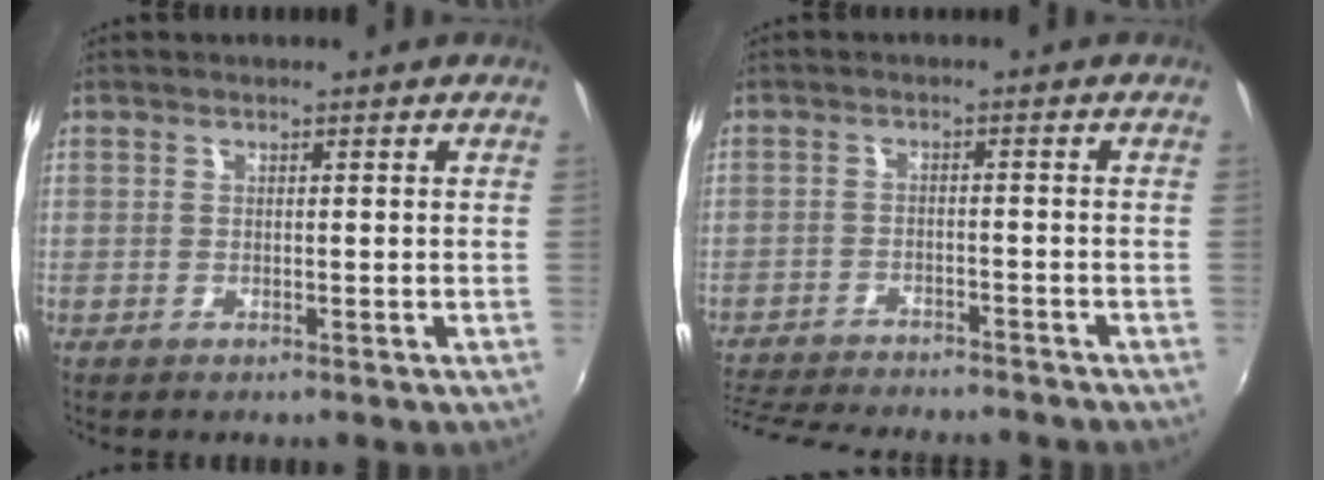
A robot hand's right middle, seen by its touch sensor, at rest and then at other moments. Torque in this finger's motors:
{"motor_torque": [0.96, -1.18, 0.30, 0.10]}